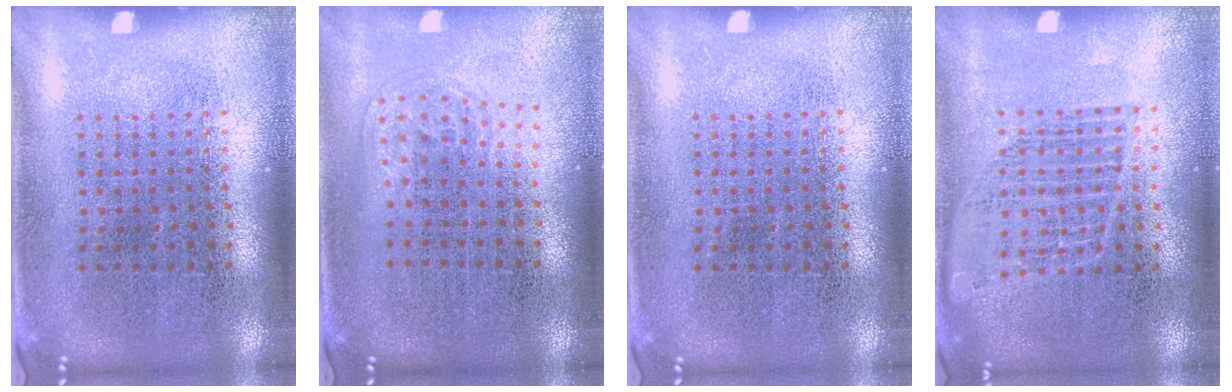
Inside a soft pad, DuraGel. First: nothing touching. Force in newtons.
{"total": 1.0, "press": 0.6, "slide": 0.8}
{"total": 0.0}
{"total": 1.1, "press": 1.1, "slide": 0.3}